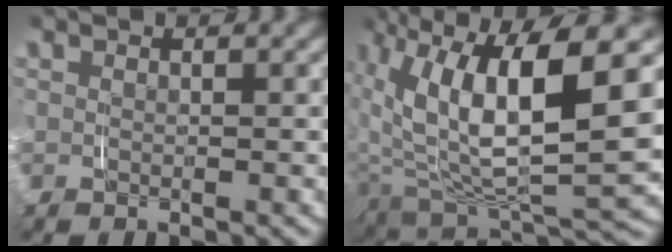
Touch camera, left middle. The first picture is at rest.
{"total": 15.2, "force": [1.8, 7.8, 12.9], "torque": [-0.229, -0.015, 0.042]}